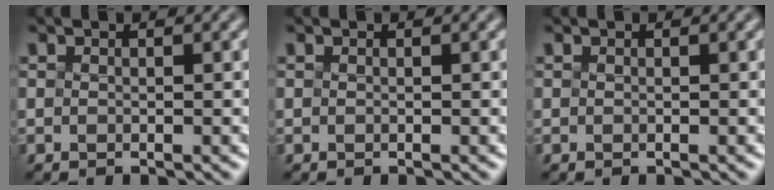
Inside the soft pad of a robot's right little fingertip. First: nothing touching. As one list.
[{"total": 0.0}, {"total": 0.0}]